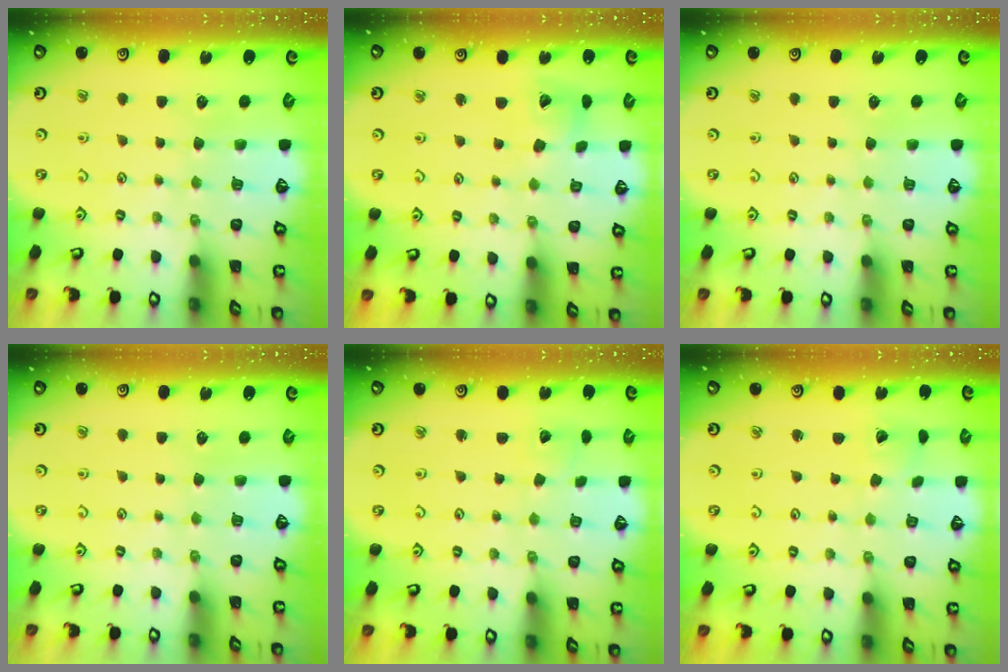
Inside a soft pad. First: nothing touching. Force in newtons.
{"total": 8.1, "press": 8.1, "slide": 1.1}
{"total": 0.0}
{"total": 0.0}
{"total": 2.3, "press": 2.3, "slide": 0.1}
{"total": 1.9, "press": 1.9, "slide": 0.2}